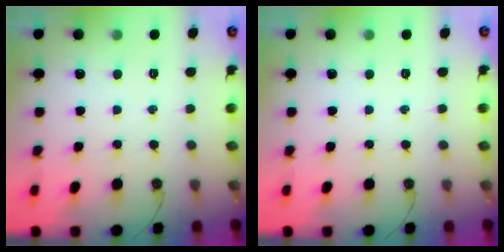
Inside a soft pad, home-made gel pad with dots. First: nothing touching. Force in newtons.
{"total": 0.0}